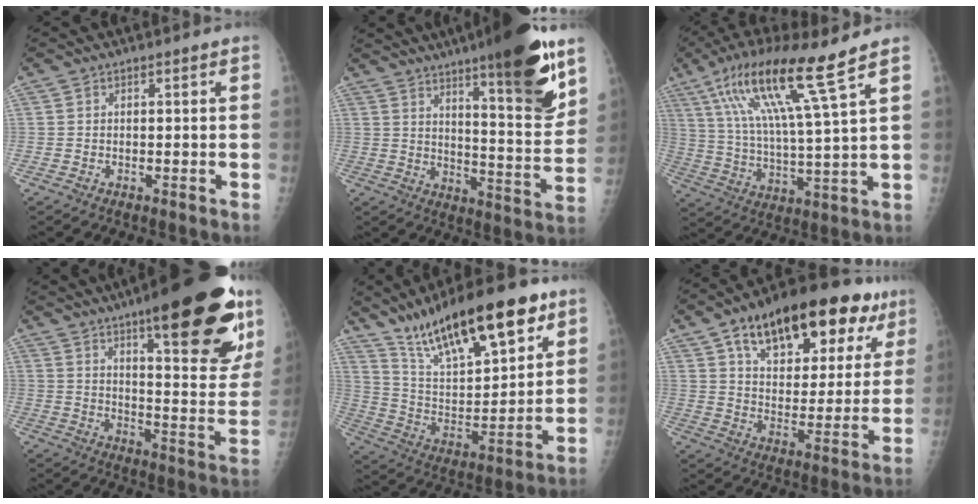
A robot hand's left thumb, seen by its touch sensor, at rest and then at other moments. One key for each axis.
{"total": 19.9, "fx": 12.2, "fy": 3.6, "fz": 15.4, "tx": -0.192, "ty": -0.072, "tz": 0.182}
{"total": 16.8, "fx": 9.8, "fy": 0.3, "fz": 13.6, "tx": -0.259, "ty": -0.029, "tz": 0.181}
{"total": 28.0, "fx": 17.0, "fy": 6.9, "fz": 21.1, "tx": -0.253, "ty": -0.070, "tz": 0.240}
{"total": 24.8, "fx": 15.9, "fy": 8.1, "fz": 17.1, "tx": -0.253, "ty": -0.044, "tz": 0.278}
{"total": 26.7, "fx": 14.5, "fy": 12.5, "fz": 18.7, "tx": -0.242, "ty": -0.005, "tz": 0.221}